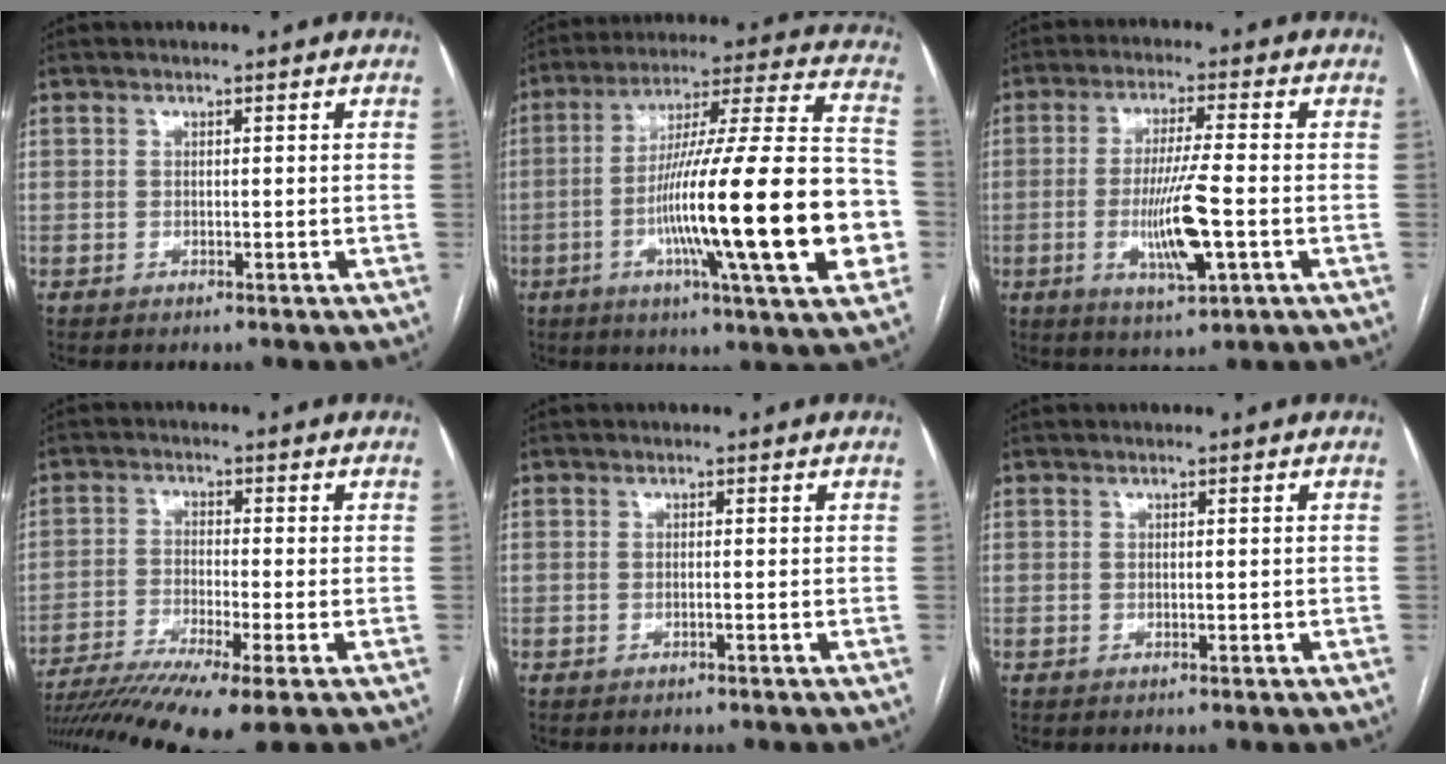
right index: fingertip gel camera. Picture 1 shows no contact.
{"total": 27.2, "force": [-6.2, 1.4, 26.4], "torque": [-0.372, -0.006, -0.107]}
{"total": 9.4, "force": [-2.1, 0.6, 9.1], "torque": [-0.172, -0.015, -0.038]}
{"total": 13.4, "force": [-9.8, 0.3, 9.2], "torque": [-0.161, -0.025, -0.163]}
{"total": 0.0}
{"total": 0.5, "force": [0.1, 0.2, 0.4], "torque": [-0.010, -0.002, 0.004]}